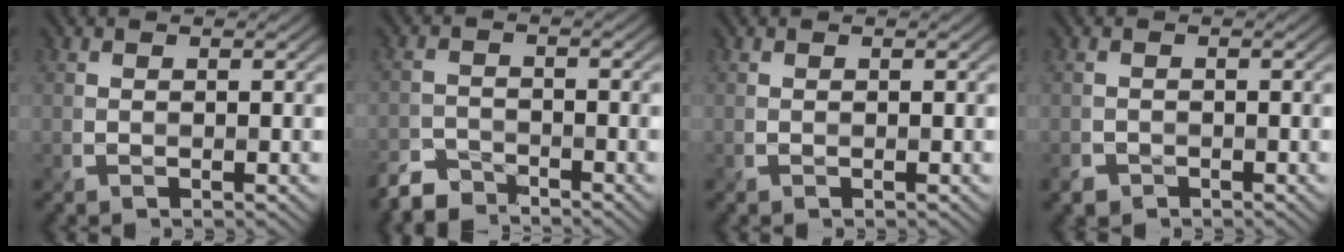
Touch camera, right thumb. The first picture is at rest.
{"total": 3.9, "force": [-3.8, 0.8, 0.4], "torque": [-0.006, -0.005, -0.081]}
{"total": 0.0}
{"total": 1.6, "force": [-1.2, 1.0, 0.0], "torque": [-0.003, -0.010, -0.025]}